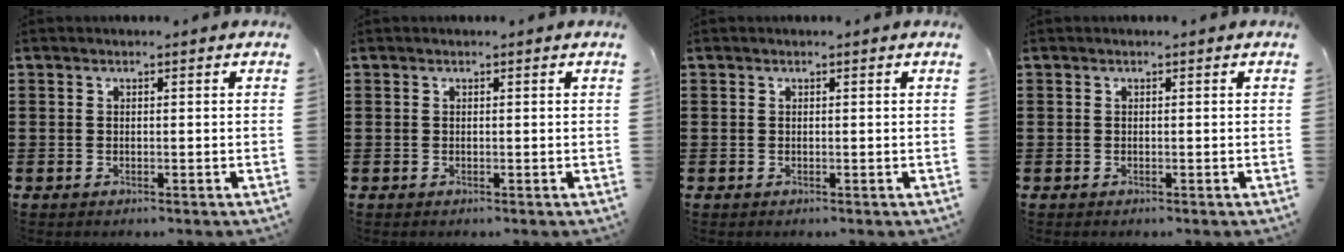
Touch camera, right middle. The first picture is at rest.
{"total": 0.0}
{"total": 0.0}
{"total": 0.0}